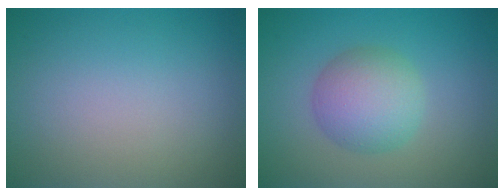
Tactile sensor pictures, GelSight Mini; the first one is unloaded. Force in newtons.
{"total": 4.8, "press": 4.8, "slide": 0.1}